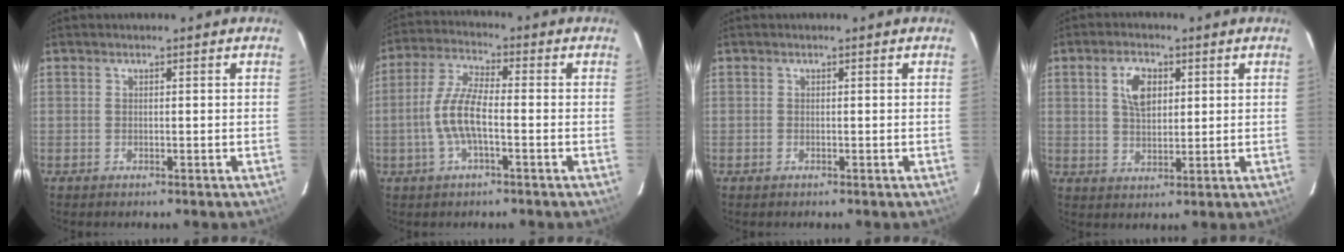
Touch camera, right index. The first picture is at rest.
{"total": 8.1, "force": [-2.1, 2.3, 7.5], "torque": [-0.161, 0.005, -0.041]}
{"total": 0.0}
{"total": 5.9, "force": [2.0, 3.4, 4.4], "torque": [-0.079, 0.011, 0.039]}